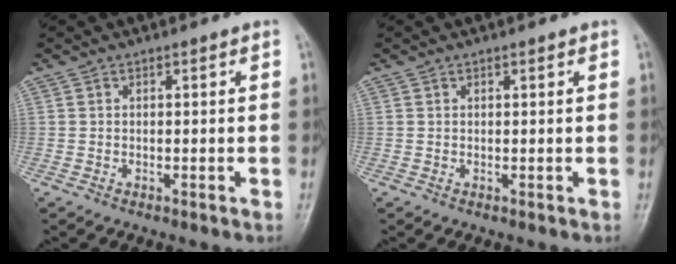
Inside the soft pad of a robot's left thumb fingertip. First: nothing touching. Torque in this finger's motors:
{"motor_torque": [-0.26, -0.18, -0.32, 0.17, 0.03]}